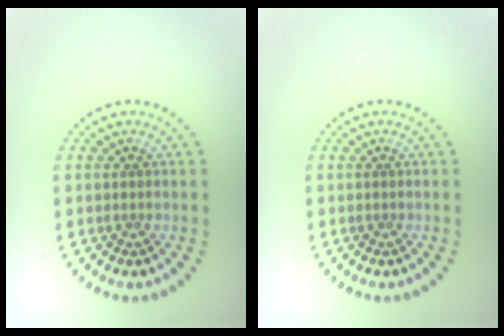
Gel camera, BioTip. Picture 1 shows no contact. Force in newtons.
{"total": 0.0}